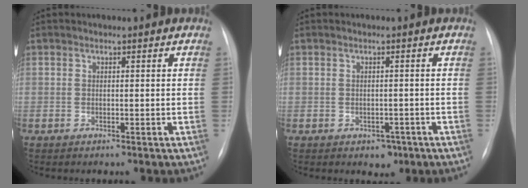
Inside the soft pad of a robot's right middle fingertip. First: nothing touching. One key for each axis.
{"total": 2.4, "fx": -1.3, "fy": 1.8, "fz": 1.0, "tx": -0.007, "ty": 0.004, "tz": -0.008}